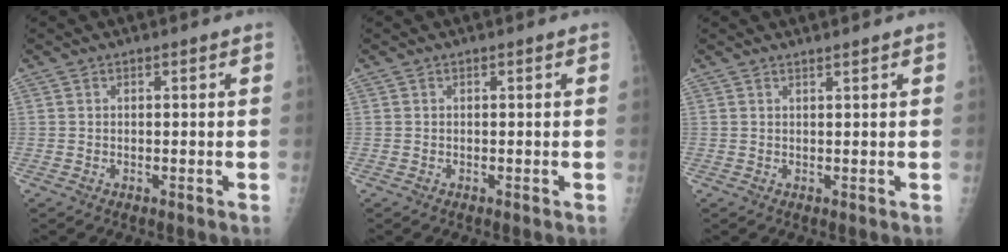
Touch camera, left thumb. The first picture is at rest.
{"total": 0.0}
{"total": 1.0, "force": [0.9, -0.2, 0.4], "torque": [-0.008, -0.008, 0.017]}